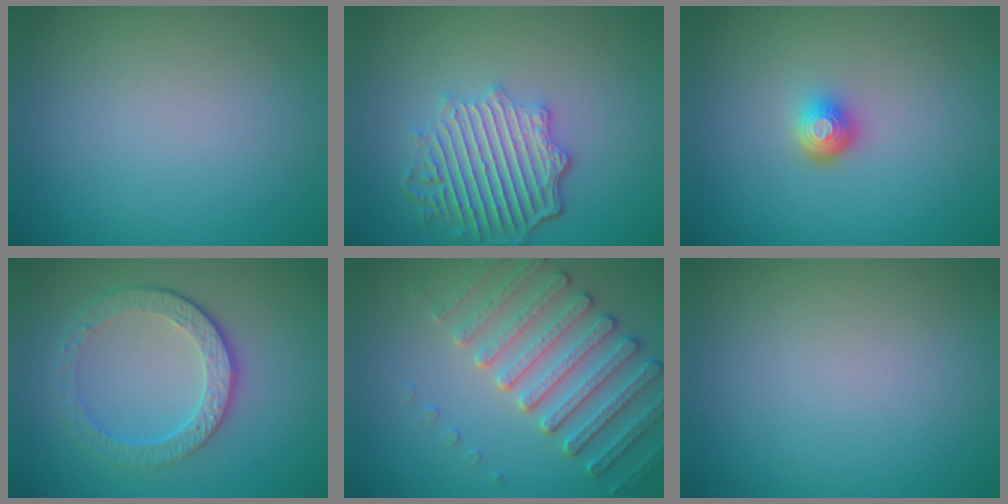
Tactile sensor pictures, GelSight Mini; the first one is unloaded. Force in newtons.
{"total": 5.7, "press": 4.5, "slide": 3.5}
{"total": 2.0, "press": 1.5, "slide": 1.3}
{"total": 4.8, "press": 3.4, "slide": 3.3}
{"total": 4.7, "press": 4.6, "slide": 1.0}
{"total": 0.0}